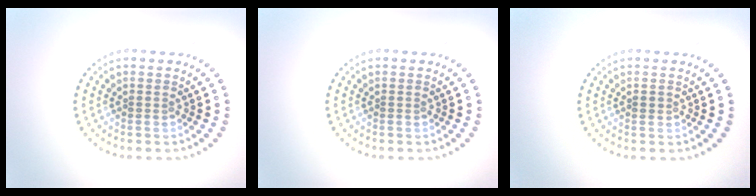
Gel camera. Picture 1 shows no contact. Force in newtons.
{"total": 0.0}
{"total": 0.8, "press": 0.8, "slide": 0.1}